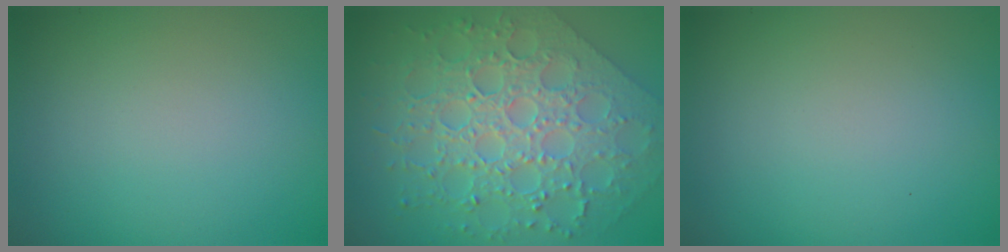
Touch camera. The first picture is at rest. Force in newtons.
{"total": 8.4, "press": 6.2, "slide": 5.6}
{"total": 0.0}